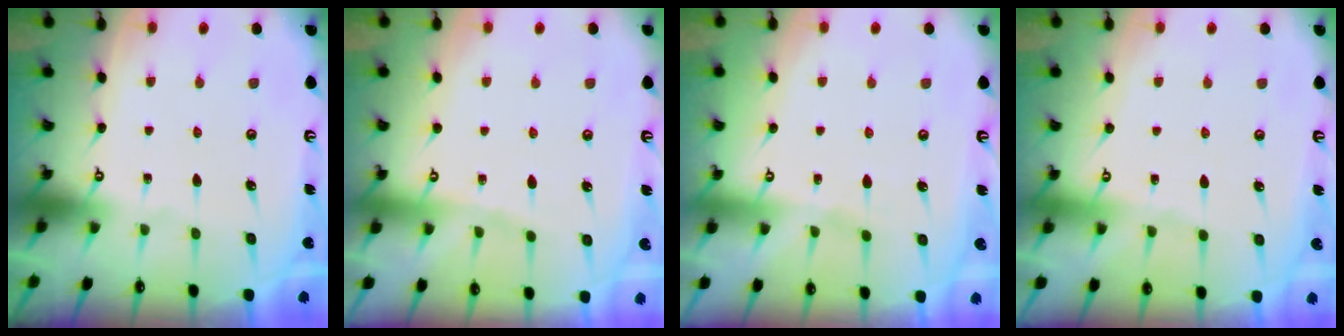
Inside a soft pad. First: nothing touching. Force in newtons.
{"total": 3.2, "press": 3.1, "slide": 0.6}
{"total": 1.7, "press": 1.7, "slide": 0.4}
{"total": 1.9, "press": 1.8, "slide": 0.5}